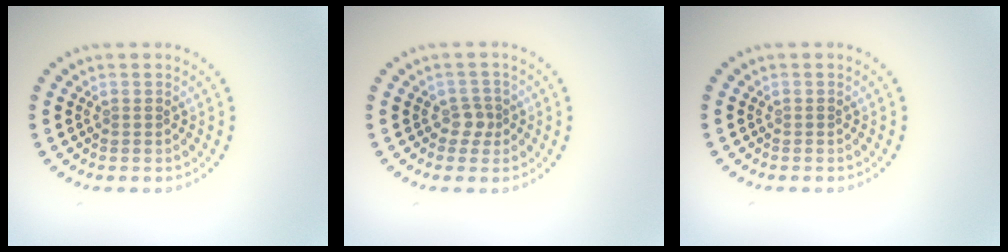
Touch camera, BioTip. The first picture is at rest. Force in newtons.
{"total": 1.6, "press": 1.3, "slide": 0.9}
{"total": 0.0}